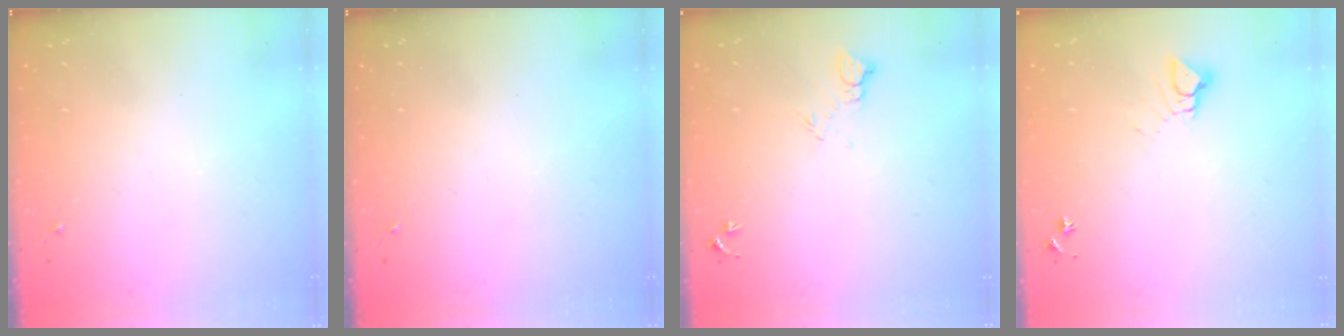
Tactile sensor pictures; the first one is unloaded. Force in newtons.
{"total": 0.0}
{"total": 5.6, "press": 5.6, "slide": 0.6}
{"total": 4.7, "press": 4.7, "slide": 0.3}